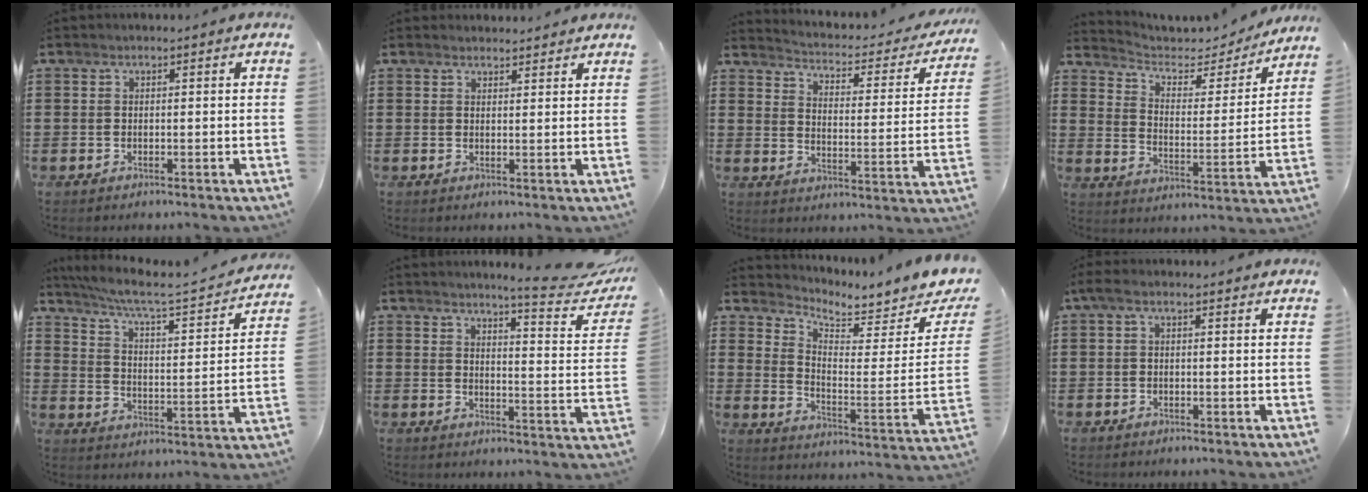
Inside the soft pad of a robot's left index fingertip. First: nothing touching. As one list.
[{"total": 1.7, "force": [1.7, 0.3, 0.0], "torque": [-0.005, 0.001, 0.034]}, {"total": 2.4, "force": [2.2, 0.3, 0.7], "torque": [-0.033, -0.025, 0.027]}, {"total": 3.7, "force": [3.0, 1.7, 1.4], "torque": [-0.049, -0.020, 0.044]}, {"total": 5.1, "force": [4.1, -0.2, 2.9], "torque": [-0.077, -0.036, 0.060]}, {"total": 6.0, "force": [5.2, -0.6, 3.0], "torque": [-0.049, -0.043, 0.079]}, {"total": 4.7, "force": [4.4, 0.9, 1.2], "torque": [-0.046, -0.044, 0.071]}, {"total": 1.5, "force": [-0.1, 0.5, 1.4], "torque": [-0.021, -0.001, -0.006]}]